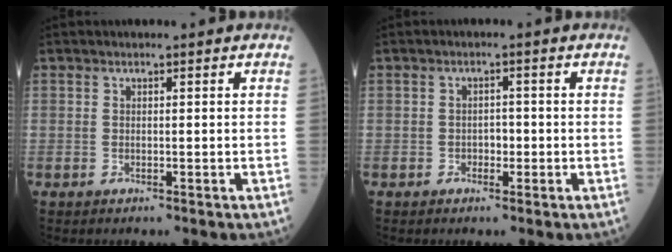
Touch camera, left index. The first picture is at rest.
{"total": 1.7, "force": [-0.5, 1.2, 1.1], "torque": [-0.011, 0.005, -0.009]}